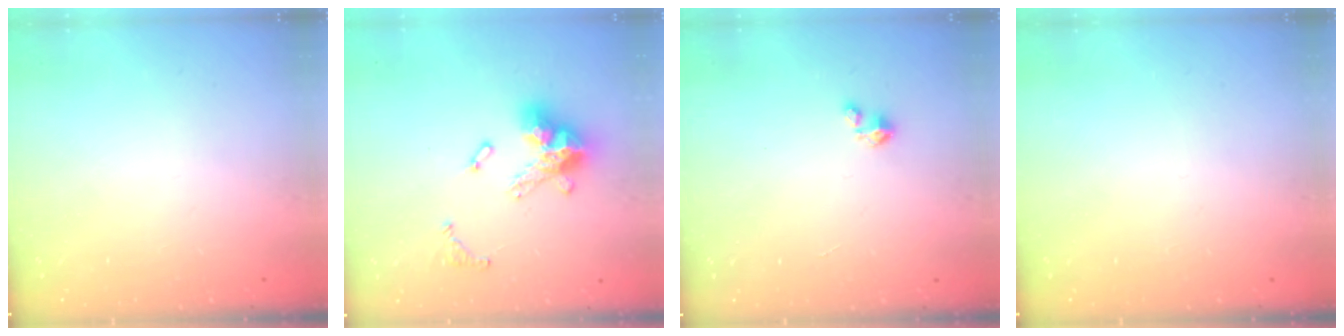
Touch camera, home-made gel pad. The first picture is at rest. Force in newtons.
{"total": 13.4, "press": 13.4, "slide": 0.9}
{"total": 1.8, "press": 1.8, "slide": 0.1}
{"total": 0.0}